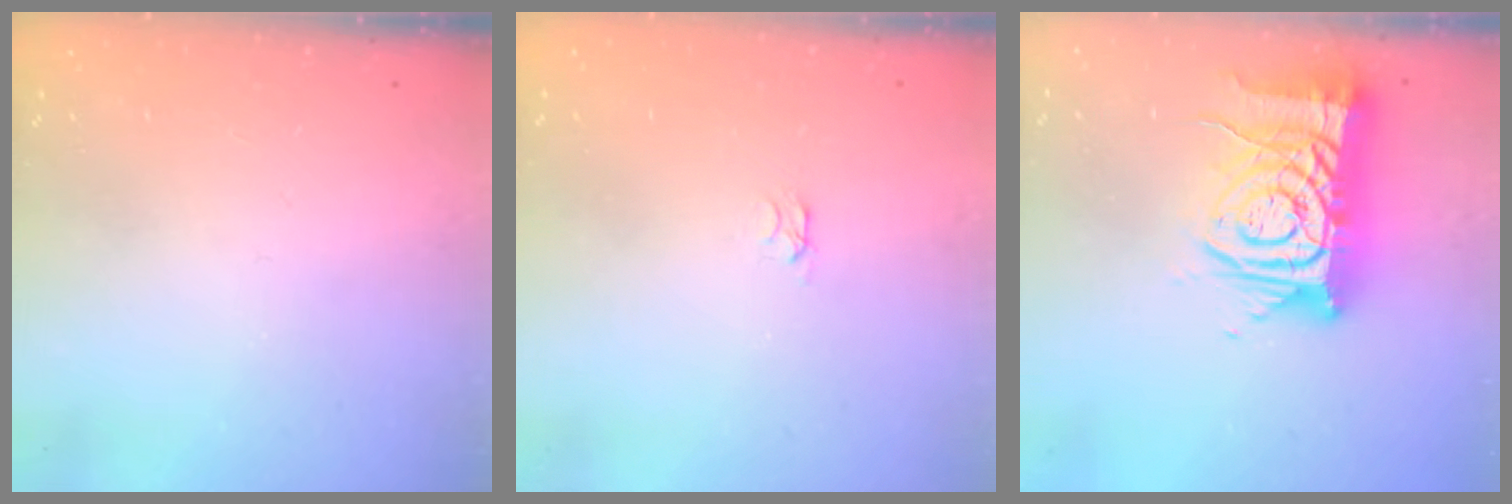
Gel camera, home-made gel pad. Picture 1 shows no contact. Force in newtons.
{"total": 2.4, "press": 2.3, "slide": 0.4}
{"total": 17.8, "press": 17.7, "slide": 2.0}